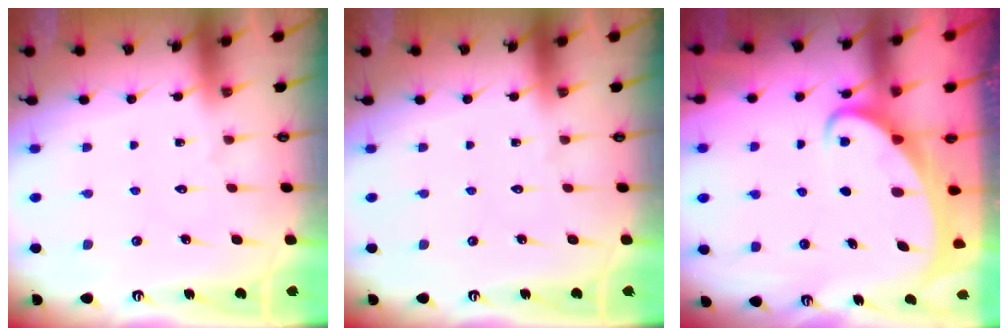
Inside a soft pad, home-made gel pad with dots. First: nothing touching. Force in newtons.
{"total": 0.0}
{"total": 3.1, "press": 3.0, "slide": 0.4}